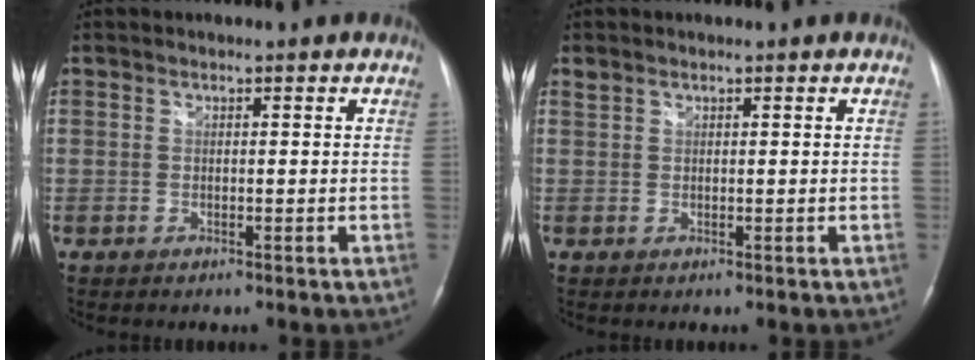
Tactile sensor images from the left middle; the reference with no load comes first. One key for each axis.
{"total": 0.8, "fx": 0.7, "fy": 0.2, "fz": 0.0, "tx": -0.007, "ty": 0.008, "tz": 0.018}